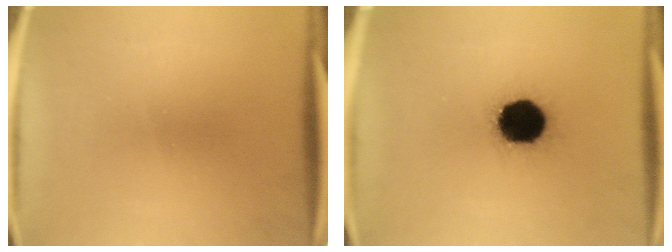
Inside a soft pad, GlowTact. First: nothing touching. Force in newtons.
{"total": 17.3}